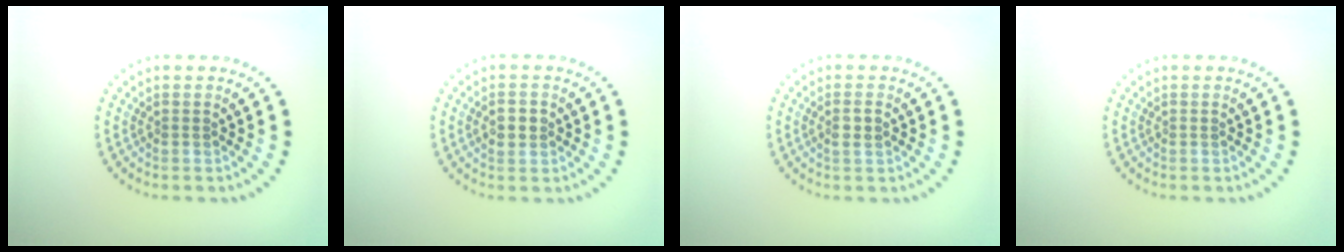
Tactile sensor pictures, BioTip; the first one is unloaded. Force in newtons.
{"total": 2.2, "press": 2.2, "slide": 0.1}
{"total": 1.2, "press": 1.1, "slide": 0.5}
{"total": 0.0}